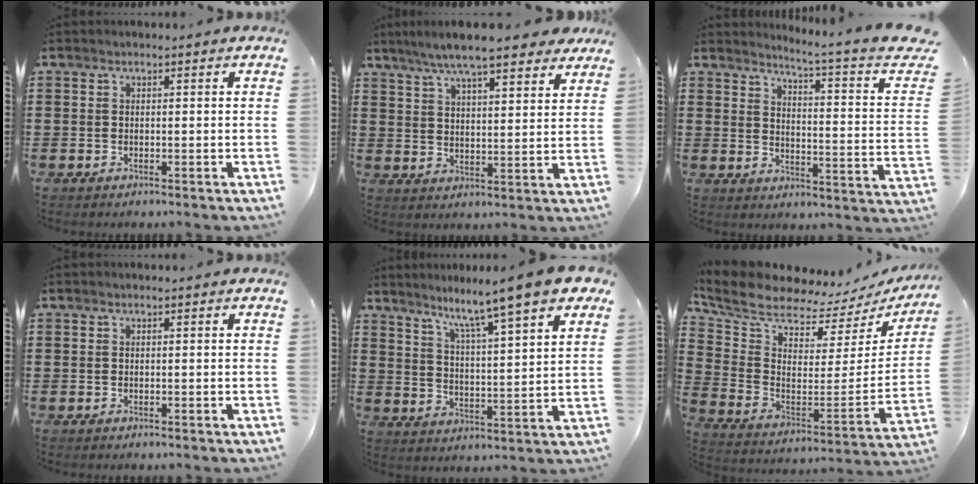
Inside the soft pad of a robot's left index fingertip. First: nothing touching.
{"total": 8.5, "force": [7.3, 0.7, 4.3], "torque": [-0.107, -0.020, 0.130]}
{"total": 4.3, "force": [3.1, -1.1, 2.8], "torque": [-0.063, -0.039, 0.039]}
{"total": 0.0}
{"total": 7.7, "force": [6.3, -0.7, 4.4], "torque": [-0.103, -0.044, 0.095]}
{"total": 6.9, "force": [6.1, 1.8, 2.8], "torque": [-0.090, -0.061, 0.101]}